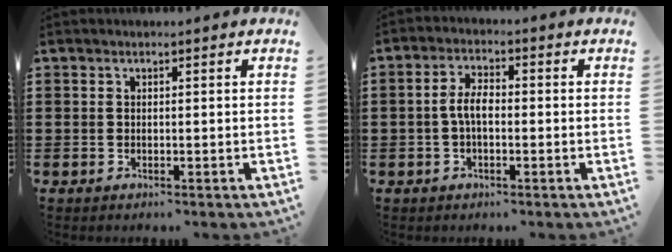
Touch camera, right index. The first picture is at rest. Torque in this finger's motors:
{"motor_torque": [0.17, -0.10, 0.21, 0.10]}